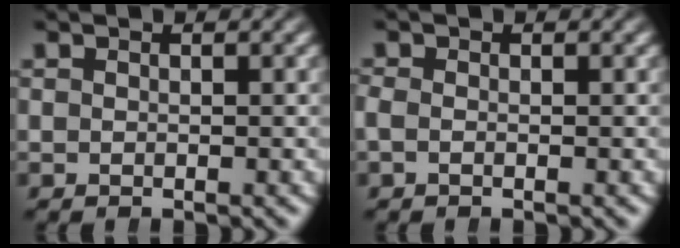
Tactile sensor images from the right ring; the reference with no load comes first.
{"total": 1.1, "force": [-0.4, 0.8, 0.7], "torque": [-0.029, -0.009, -0.007]}